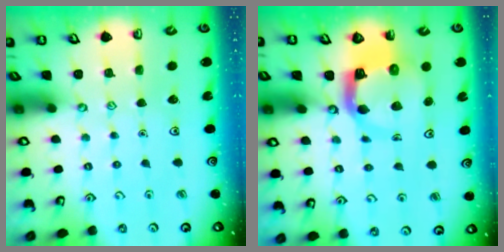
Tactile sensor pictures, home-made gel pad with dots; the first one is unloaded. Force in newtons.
{"total": 7.9, "press": 7.9, "slide": 1.1}